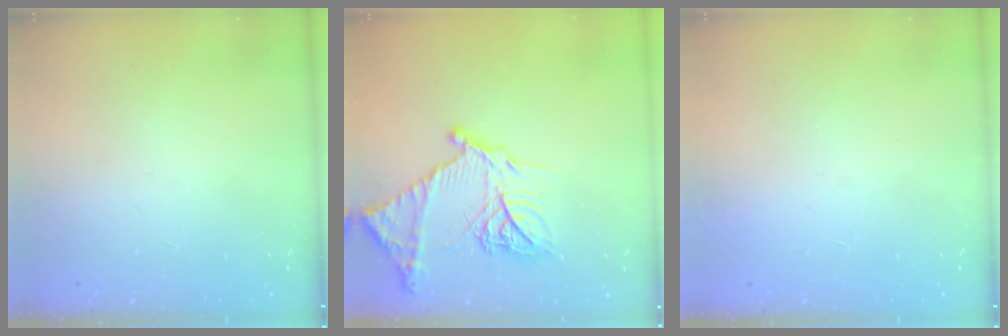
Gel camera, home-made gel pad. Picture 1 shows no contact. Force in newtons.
{"total": 20.3, "press": 20.3, "slide": 1.7}
{"total": 1.6, "press": 1.6, "slide": 0.1}